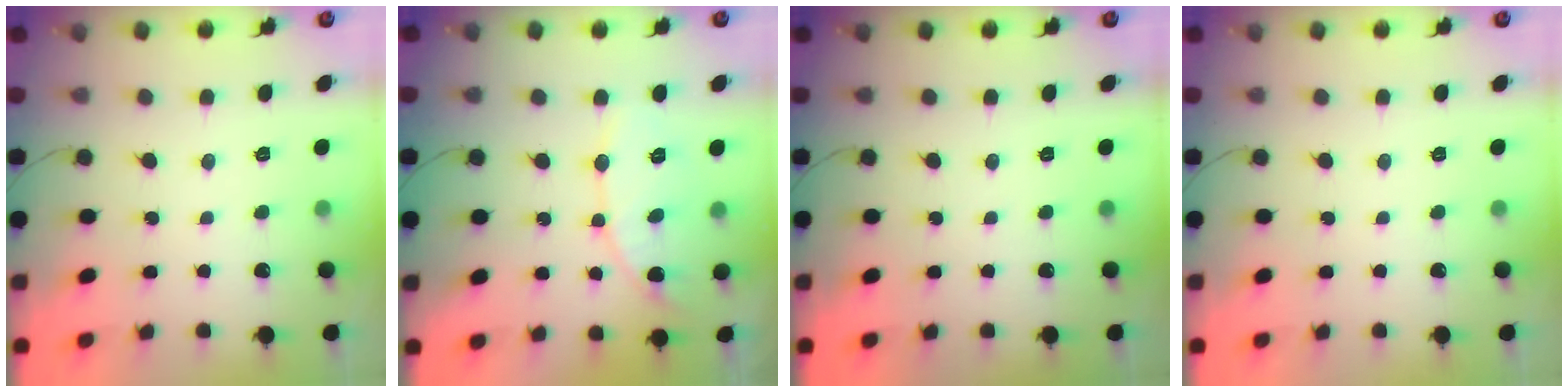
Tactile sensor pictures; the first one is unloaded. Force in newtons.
{"total": 8.1, "press": 8.1, "slide": 0.7}
{"total": 0.0}
{"total": 0.0}